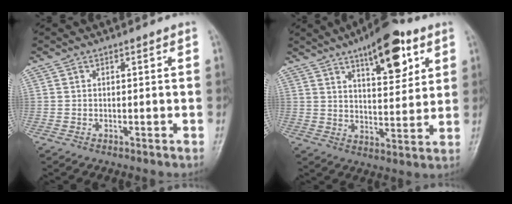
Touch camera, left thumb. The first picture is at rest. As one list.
[{"total": 14.1, "force": [7.5, 5.4, 10.6], "torque": [-0.123, -0.034, 0.111]}]